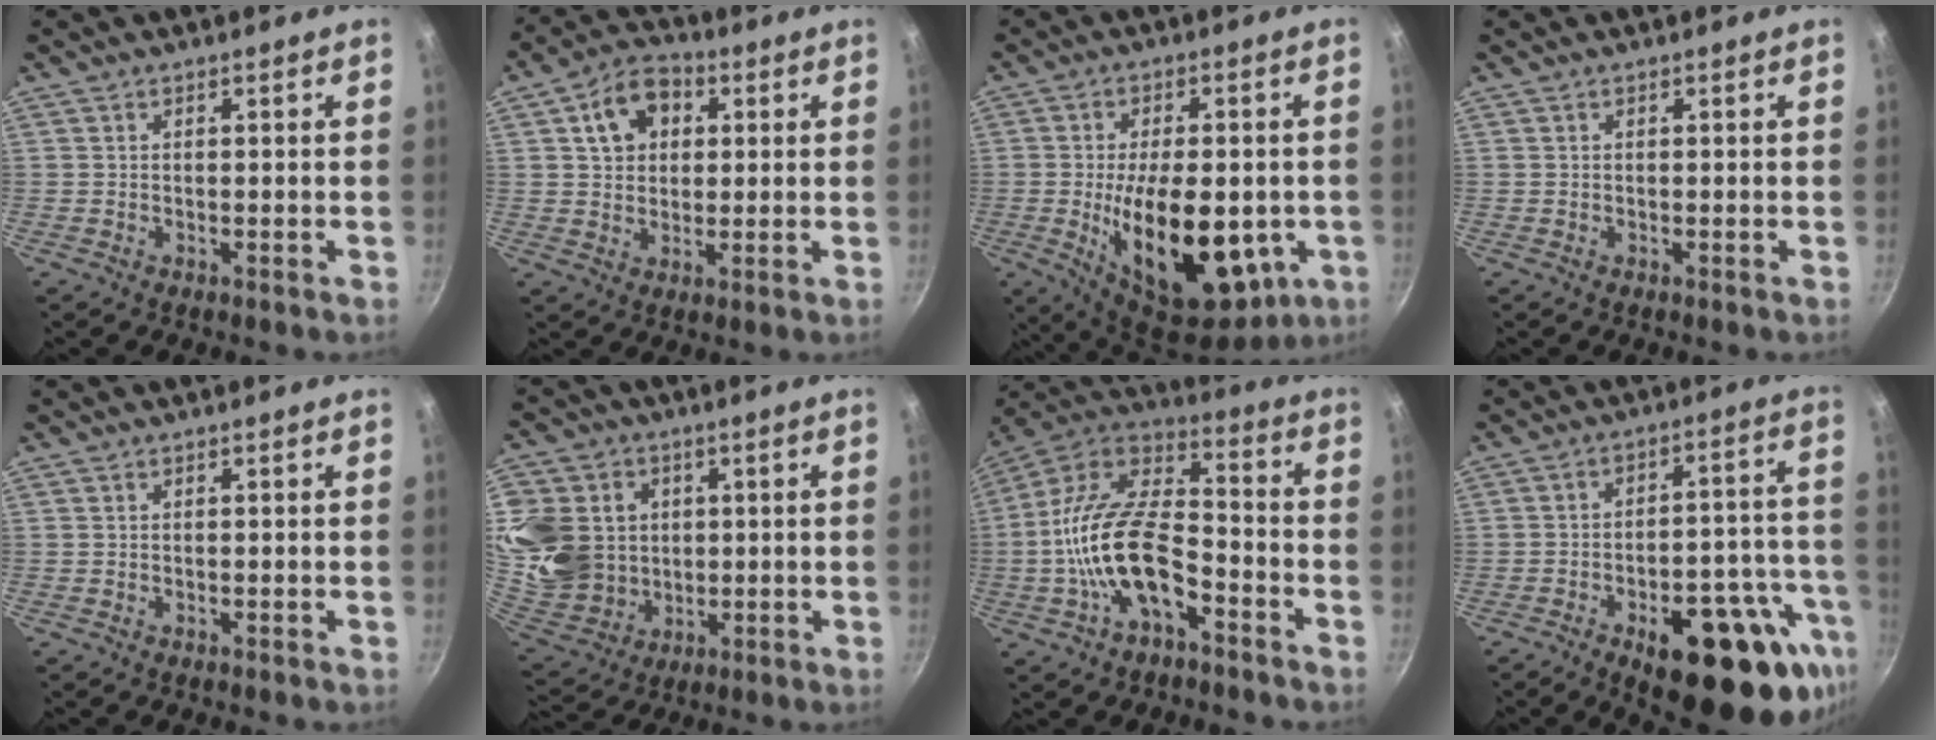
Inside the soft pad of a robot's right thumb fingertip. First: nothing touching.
{"total": 9.9, "force": [3.0, 7.4, 5.8], "torque": [-0.067, 0.012, 0.041]}
{"total": 22.7, "force": [-4.1, 11.5, 19.1], "torque": [-0.275, -0.009, -0.045]}
{"total": 0.0}
{"total": 0.0}
{"total": 20.7, "force": [2.6, 17.8, 10.3], "torque": [-0.221, -0.004, 0.063]}
{"total": 19.0, "force": [-6.5, 9.7, 15.1], "torque": [-0.265, 0.055, -0.137]}
{"total": 23.2, "force": [-11.0, 9.9, 17.9], "torque": [-0.174, 0.044, -0.141]}